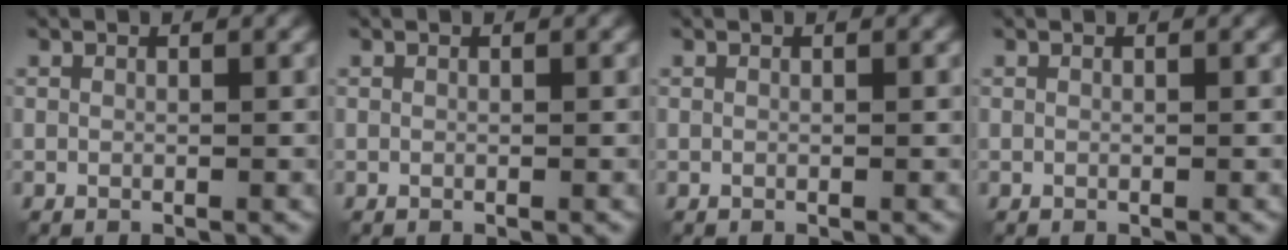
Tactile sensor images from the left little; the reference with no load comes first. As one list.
[{"total": 0.0}, {"total": 0.0}, {"total": 0.0}]